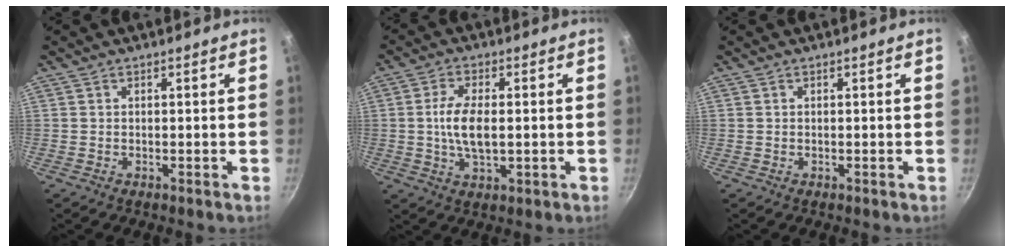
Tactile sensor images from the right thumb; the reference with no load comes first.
{"total": 7.9, "force": [0.1, 3.7, 7.0], "torque": [-0.136, 0.003, 0.000]}
{"total": 0.0}